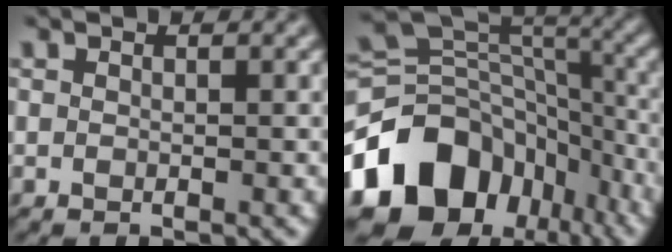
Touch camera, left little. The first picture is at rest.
{"total": 13.3, "force": [-6.7, 9.8, 6.0], "torque": [-0.132, 0.008, -0.118]}